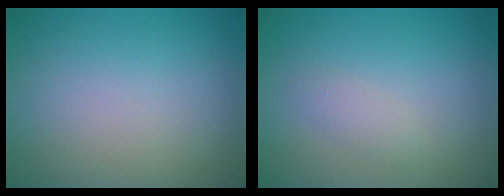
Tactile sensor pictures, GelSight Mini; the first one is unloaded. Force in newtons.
{"total": 1.2, "press": 1.2, "slide": 0.1}